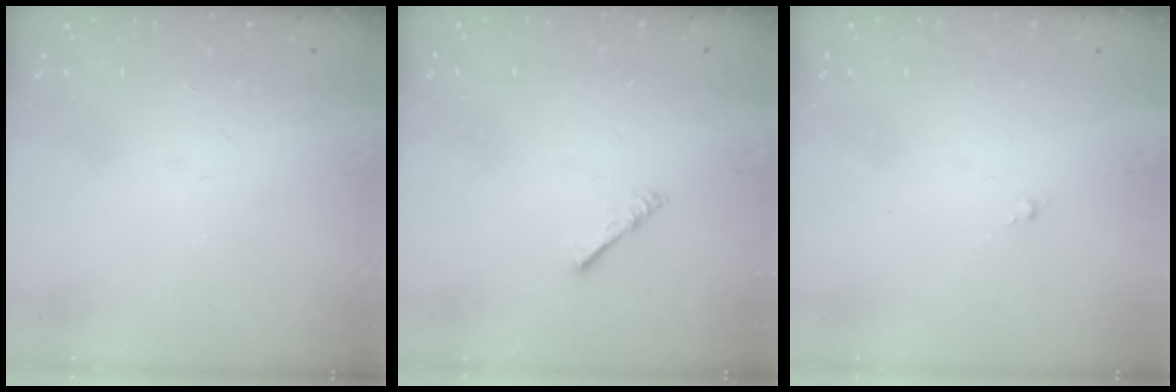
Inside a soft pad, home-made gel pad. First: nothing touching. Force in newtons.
{"total": 2.2, "press": 2.1, "slide": 0.5}
{"total": 0.0}